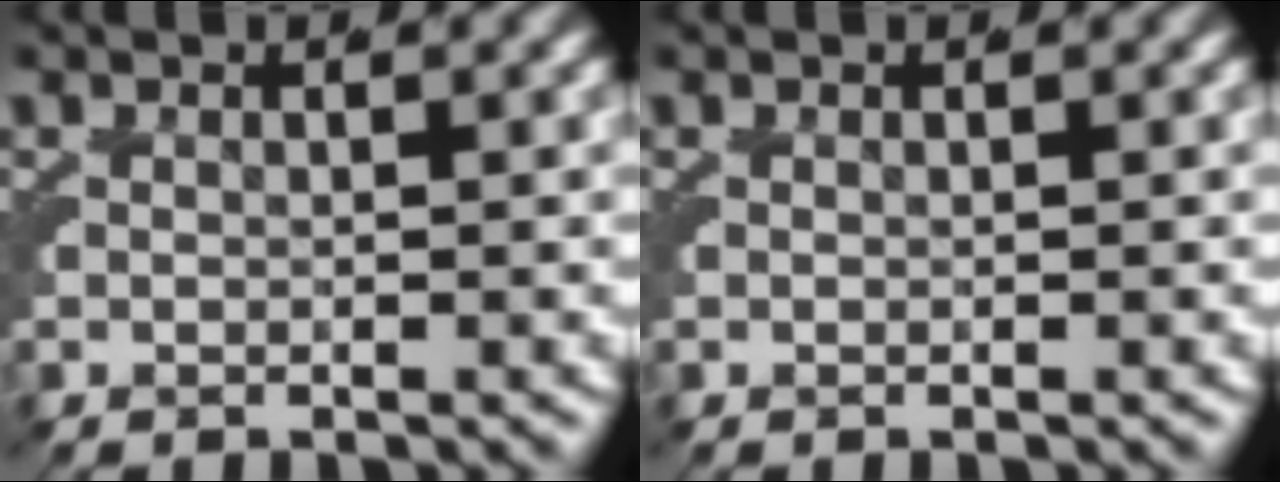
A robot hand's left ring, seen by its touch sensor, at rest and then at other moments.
{"total": 0.0}